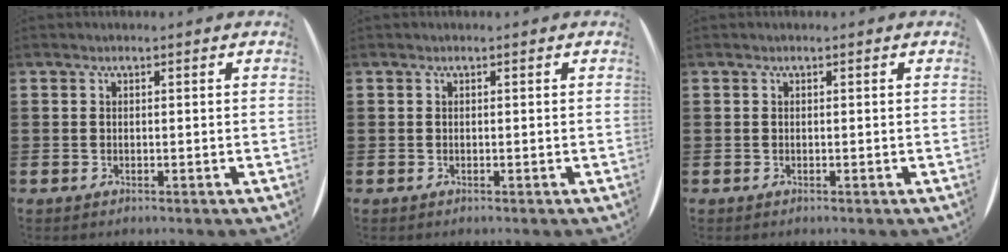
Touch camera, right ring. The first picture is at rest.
{"total": 0.0}
{"total": 0.0}